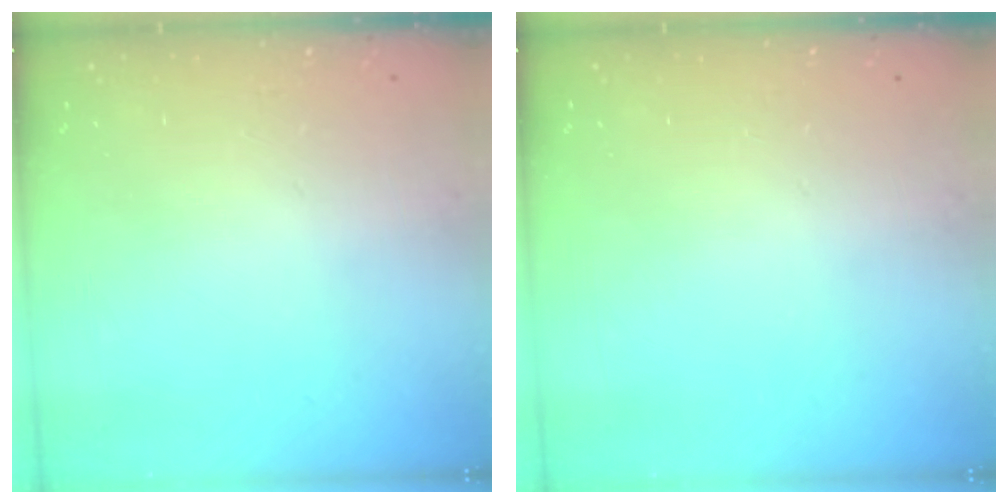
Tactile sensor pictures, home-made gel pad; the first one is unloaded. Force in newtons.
{"total": 0.0}